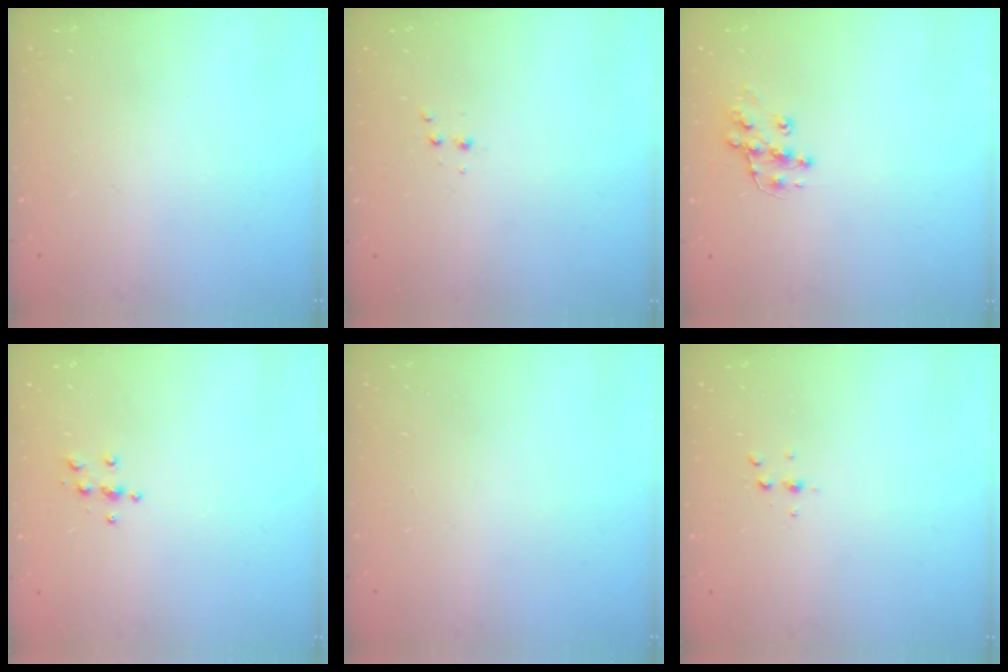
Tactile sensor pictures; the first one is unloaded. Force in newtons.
{"total": 2.5, "press": 2.4, "slide": 0.5}
{"total": 10.2, "press": 10.2, "slide": 0.8}
{"total": 3.8, "press": 3.8, "slide": 0.4}
{"total": 0.0}
{"total": 3.1, "press": 3.1, "slide": 0.5}